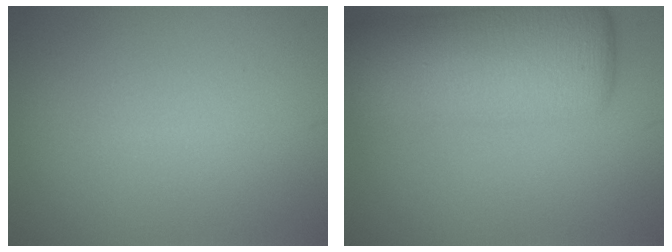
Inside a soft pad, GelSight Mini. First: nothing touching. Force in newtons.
{"total": 10.1, "press": 10.0, "slide": 0.2}